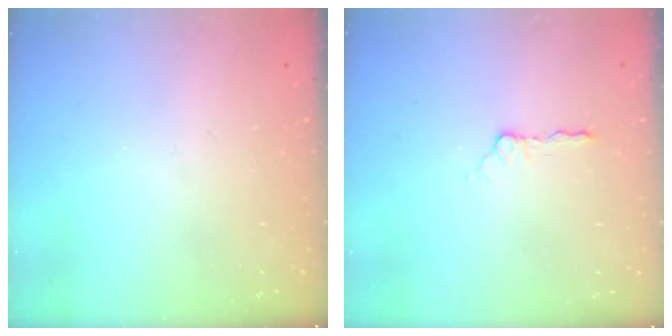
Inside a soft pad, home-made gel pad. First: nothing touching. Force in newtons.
{"total": 4.6, "press": 4.5, "slide": 0.8}